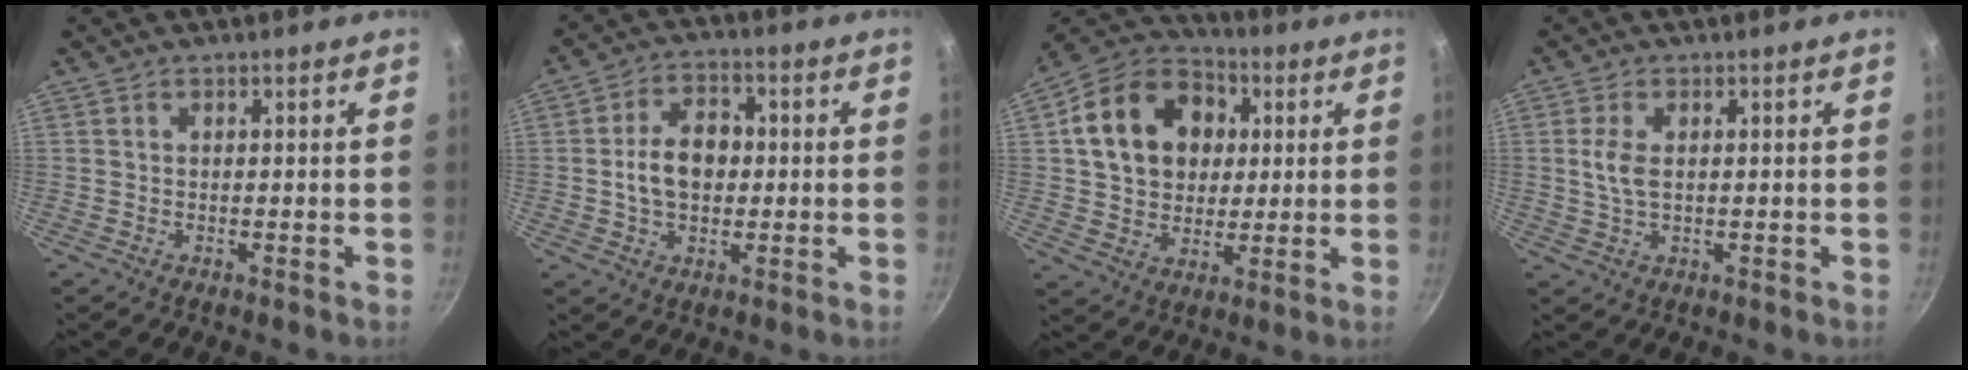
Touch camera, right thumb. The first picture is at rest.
{"total": 9.5, "force": [0.0, 6.6, 6.8], "torque": [-0.091, 0.018, -0.007]}
{"total": 18.3, "force": [3.8, 14.4, 10.7], "torque": [-0.155, 0.020, 0.056]}
{"total": 4.2, "force": [0.5, 2.2, 3.5], "torque": [-0.075, 0.002, 0.010]}